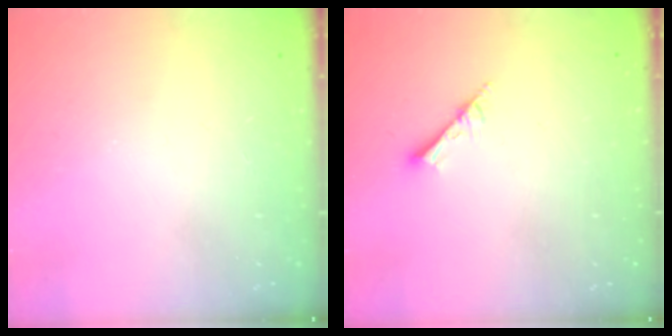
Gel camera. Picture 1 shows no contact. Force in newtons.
{"total": 1.7, "press": 1.6, "slide": 0.1}